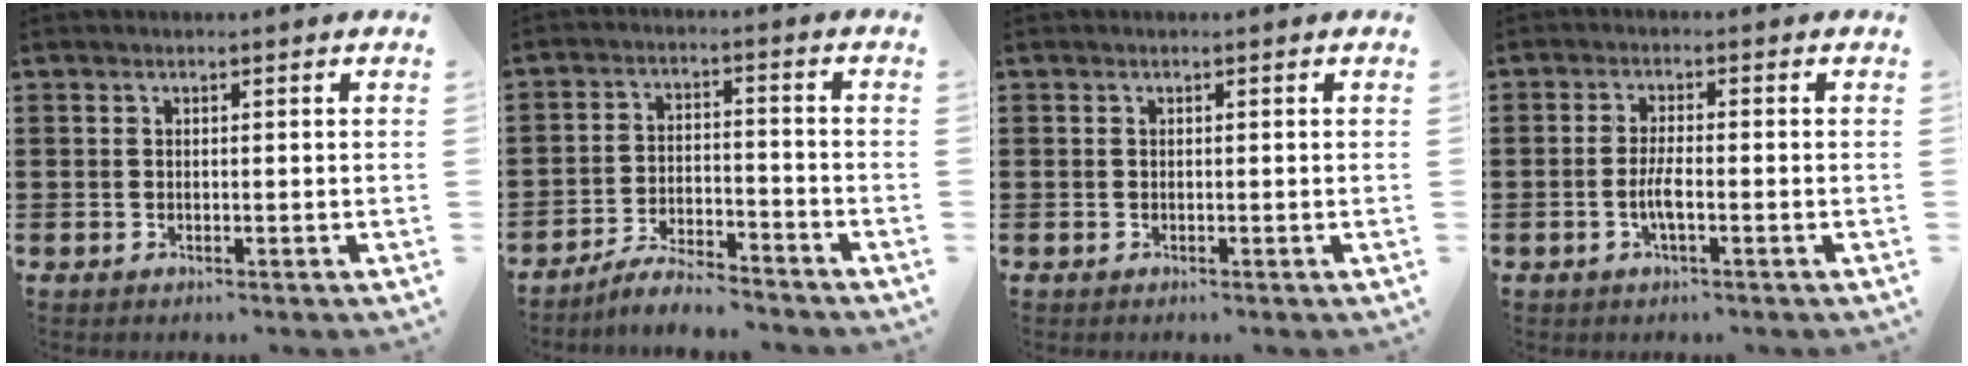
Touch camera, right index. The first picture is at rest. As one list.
[{"total": 5.4, "force": [-5.1, 0.3, 1.6], "torque": [-0.035, 0.002, -0.100]}, {"total": 0.0}, {"total": 3.2, "force": [-1.0, 0.7, 2.9], "torque": [-0.067, -0.004, -0.024]}]